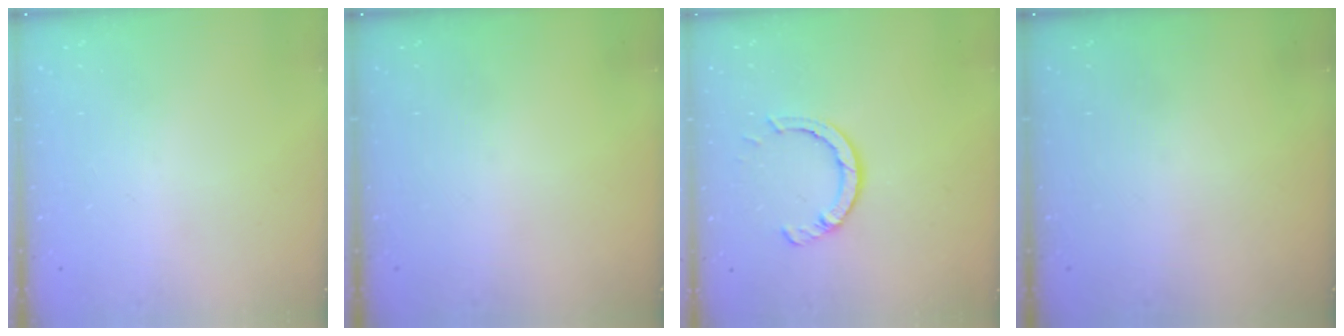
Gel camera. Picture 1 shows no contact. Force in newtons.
{"total": 0.0}
{"total": 5.7, "press": 5.6, "slide": 0.7}
{"total": 0.0}